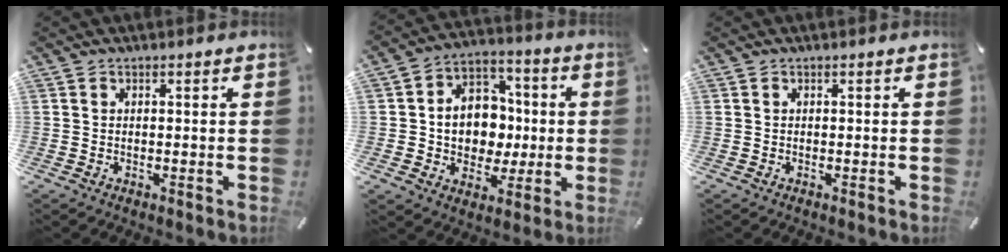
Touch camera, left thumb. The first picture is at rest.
{"total": 12.1, "force": [-0.8, 10.7, 5.6], "torque": [-0.092, 0.012, -0.003]}
{"total": 0.0}